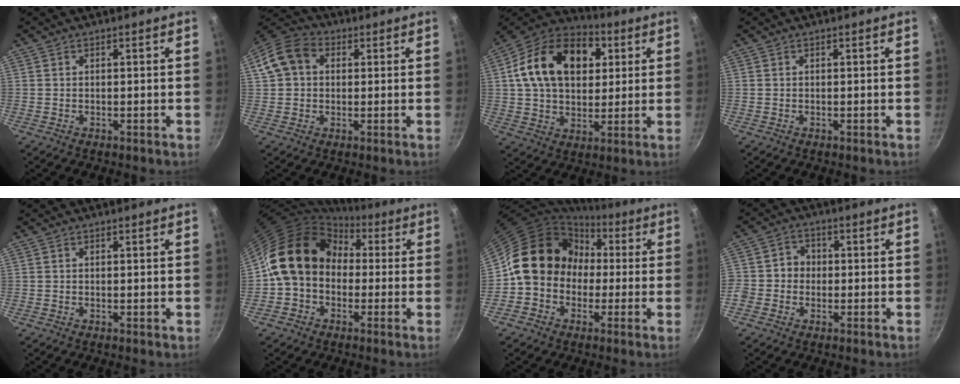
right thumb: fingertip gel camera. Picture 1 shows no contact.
{"total": 9.9, "force": [2.1, 7.7, 5.8], "torque": [-0.093, 0.025, 0.021]}
{"total": 21.1, "force": [5.5, 14.5, 14.2], "torque": [-0.212, 0.013, 0.080]}
{"total": 0.0}
{"total": 0.0}
{"total": 15.2, "force": [1.6, 12.2, 8.8], "torque": [-0.117, 0.040, 0.012]}
{"total": 13.8, "force": [0.3, 12.1, 6.5], "torque": [-0.056, 0.038, -0.012]}
{"total": 4.8, "force": [-0.9, 4.5, 1.4], "torque": [0.009, 0.015, -0.028]}